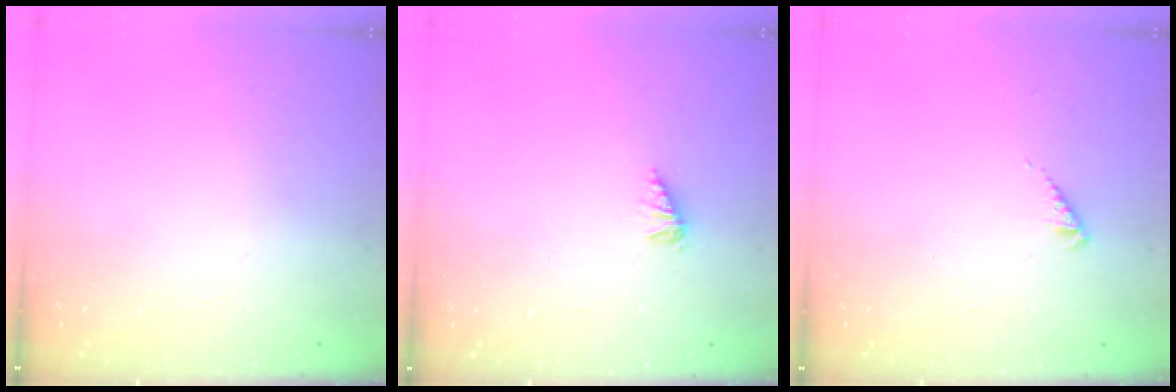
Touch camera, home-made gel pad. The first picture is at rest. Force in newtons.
{"total": 2.1, "press": 2.1, "slide": 0.3}
{"total": 2.5, "press": 2.5, "slide": 0.5}